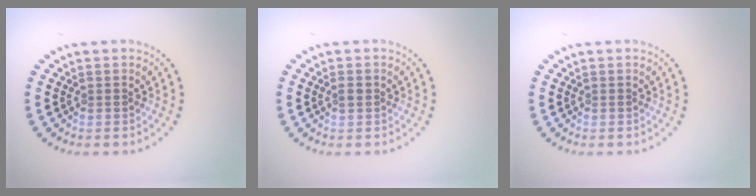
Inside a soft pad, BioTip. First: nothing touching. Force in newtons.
{"total": 1.0, "press": 0.9, "slide": 0.3}
{"total": 0.0}